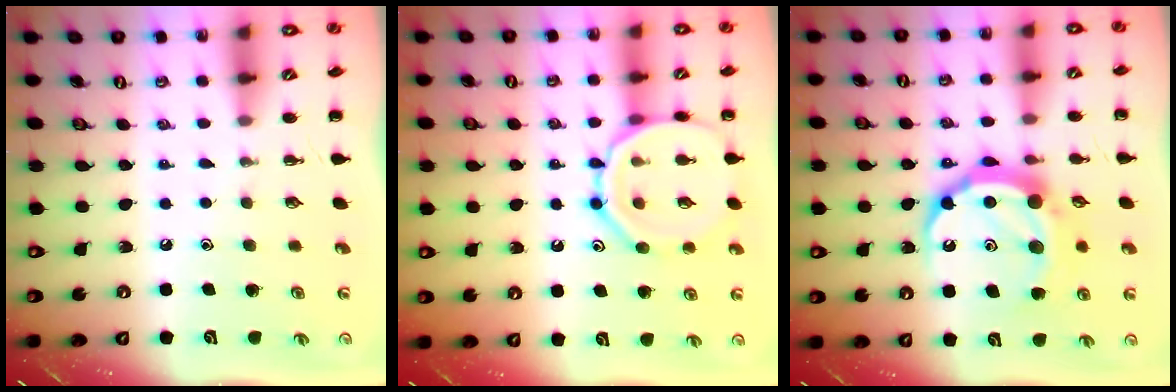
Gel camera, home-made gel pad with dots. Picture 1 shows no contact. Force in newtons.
{"total": 14.0, "press": 14.0, "slide": 0.8}
{"total": 15.8, "press": 15.8, "slide": 1.1}